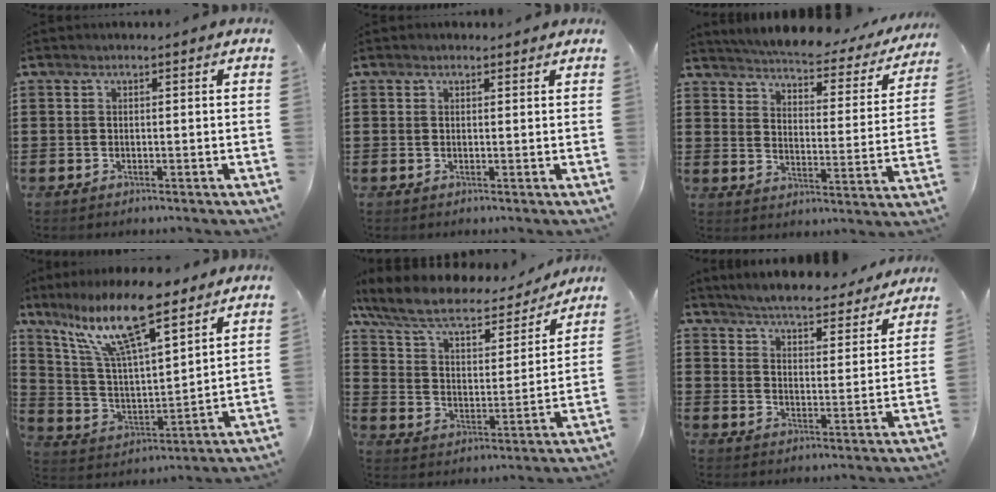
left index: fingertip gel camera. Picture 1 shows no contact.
{"total": 0.6, "force": [0.5, 0.3, 0.2], "torque": [-0.006, 0.002, 0.010]}
{"total": 4.1, "force": [4.0, 0.1, 1.0], "torque": [-0.043, -0.034, 0.062]}
{"total": 13.8, "force": [9.5, 3.1, 9.5], "torque": [-0.209, -0.030, 0.168]}
{"total": 8.7, "force": [7.0, 2.5, 4.4], "torque": [-0.114, -0.038, 0.118]}
{"total": 5.2, "force": [5.1, -0.3, 0.8], "torque": [-0.042, -0.037, 0.085]}